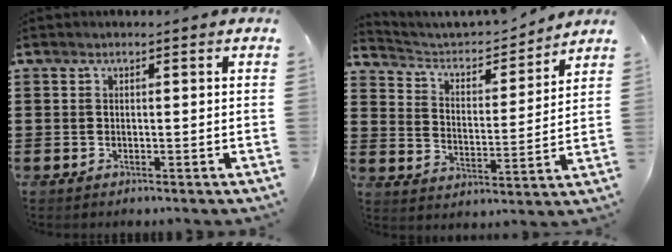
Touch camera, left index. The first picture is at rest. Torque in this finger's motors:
{"motor_torque": [-0.36, 0.28, -0.72, 0.05]}